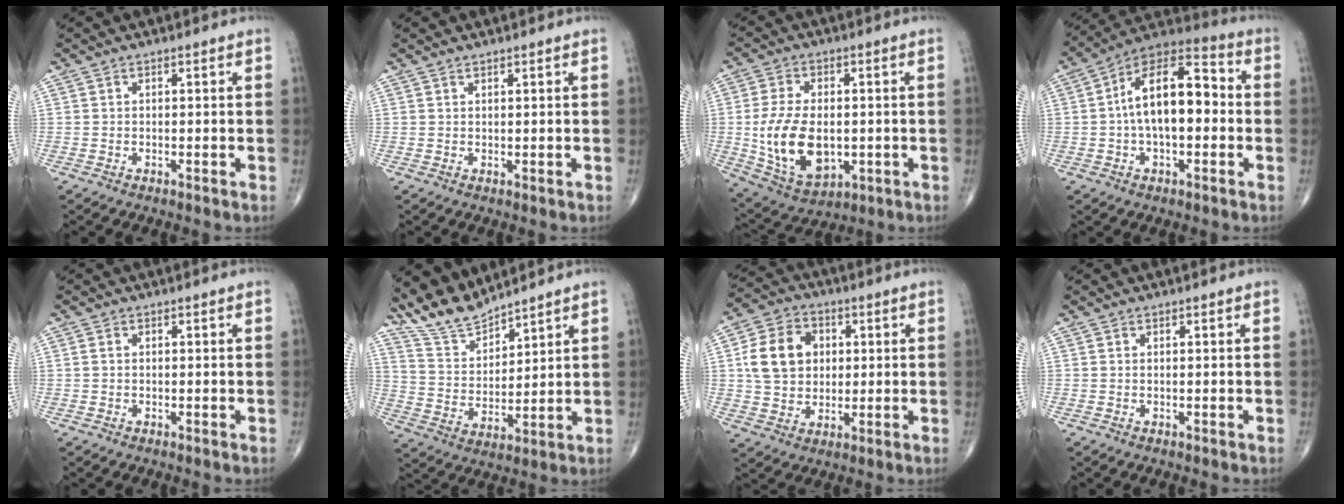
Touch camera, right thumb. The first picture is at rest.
{"total": 0.6, "force": [0.6, 0.1, 0.1], "torque": [-0.003, -0.006, 0.011]}
{"total": 15.3, "force": [-1.3, 9.3, 12.1], "torque": [-0.214, -0.009, -0.004]}
{"total": 16.1, "force": [0.1, 8.2, 13.9], "torque": [-0.218, 0.043, -0.012]}
{"total": 0.7, "force": [0.1, 0.5, 0.4], "torque": [-0.010, 0.002, 0.002]}
{"total": 9.4, "force": [8.9, 2.0, 2.1], "torque": [-0.032, -0.051, 0.189]}
{"total": 12.4, "force": [2.1, 9.9, 7.1], "torque": [-0.103, 0.007, 0.036]}
{"total": 0.0}